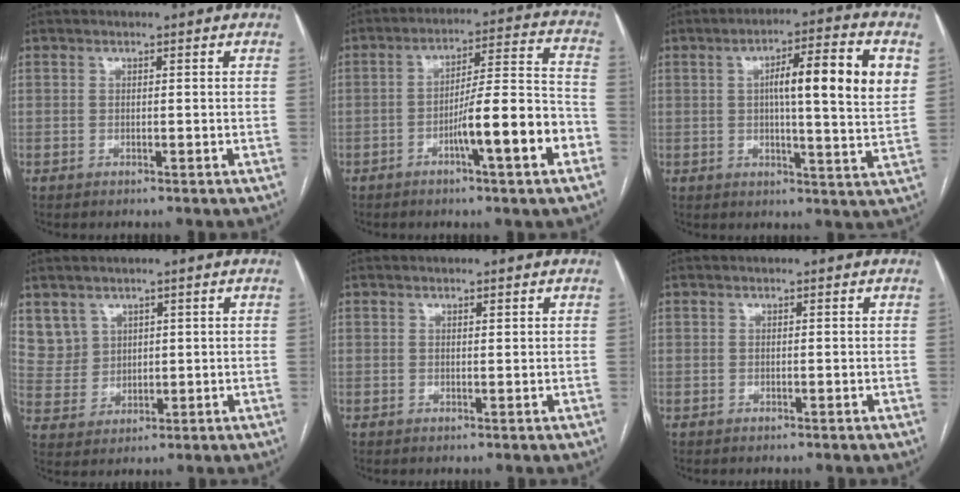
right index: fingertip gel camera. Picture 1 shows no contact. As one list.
[{"total": 12.2, "force": [-5.0, 0.6, 11.1], "torque": [-0.168, 0.012, -0.075]}, {"total": 14.0, "force": [3.3, 1.2, 13.5], "torque": [-0.197, 0.016, 0.043]}, {"total": 5.5, "force": [3.2, 4.4, 0.2], "torque": [-0.004, 0.009, 0.076]}, {"total": 0.6, "force": [0.4, 0.1, 0.4], "torque": [-0.008, -0.002, 0.006]}, {"total": 0.0}]